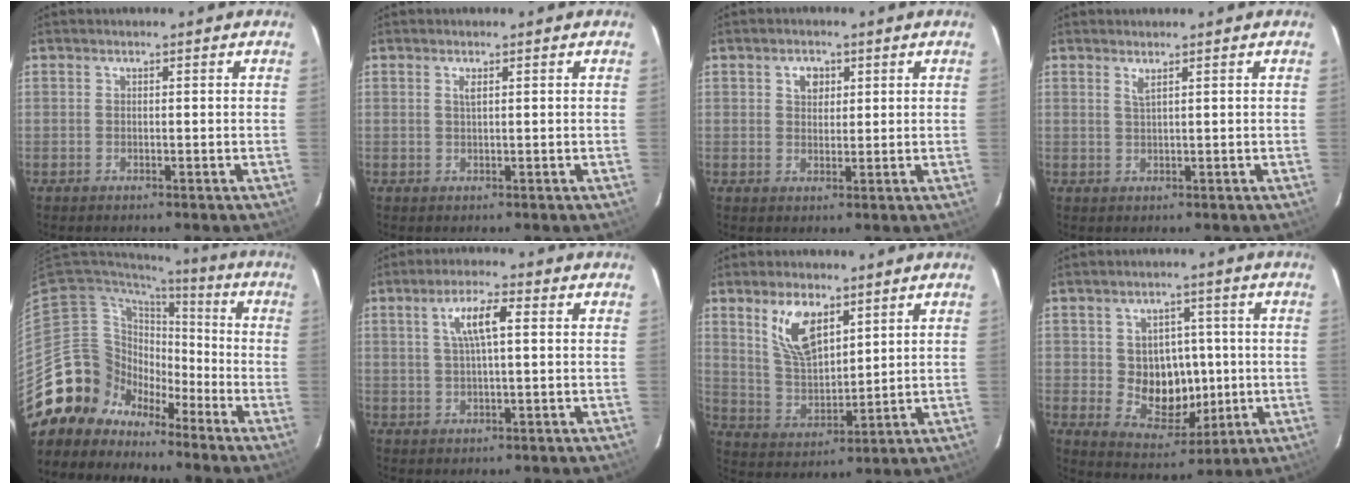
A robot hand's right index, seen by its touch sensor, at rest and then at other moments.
{"total": 0.9, "force": [0.4, 0.1, 0.8], "torque": [-0.018, 0.002, 0.008]}
{"total": 3.3, "force": [1.3, 2.5, 1.6], "torque": [-0.021, 0.009, 0.024]}
{"total": 1.4, "force": [0.9, -0.1, 1.0], "torque": [-0.020, -0.002, 0.016]}
{"total": 12.8, "force": [-8.6, 9.5, 0.6], "torque": [-0.037, 0.050, -0.162]}
{"total": 6.3, "force": [1.6, 1.2, 5.9], "torque": [-0.112, 0.008, 0.033]}
{"total": 10.2, "force": [5.6, 4.8, 7.1], "torque": [-0.136, 0.006, 0.120]}
{"total": 10.4, "force": [-0.3, 8.8, 5.6], "torque": [-0.108, 0.000, 0.018]}